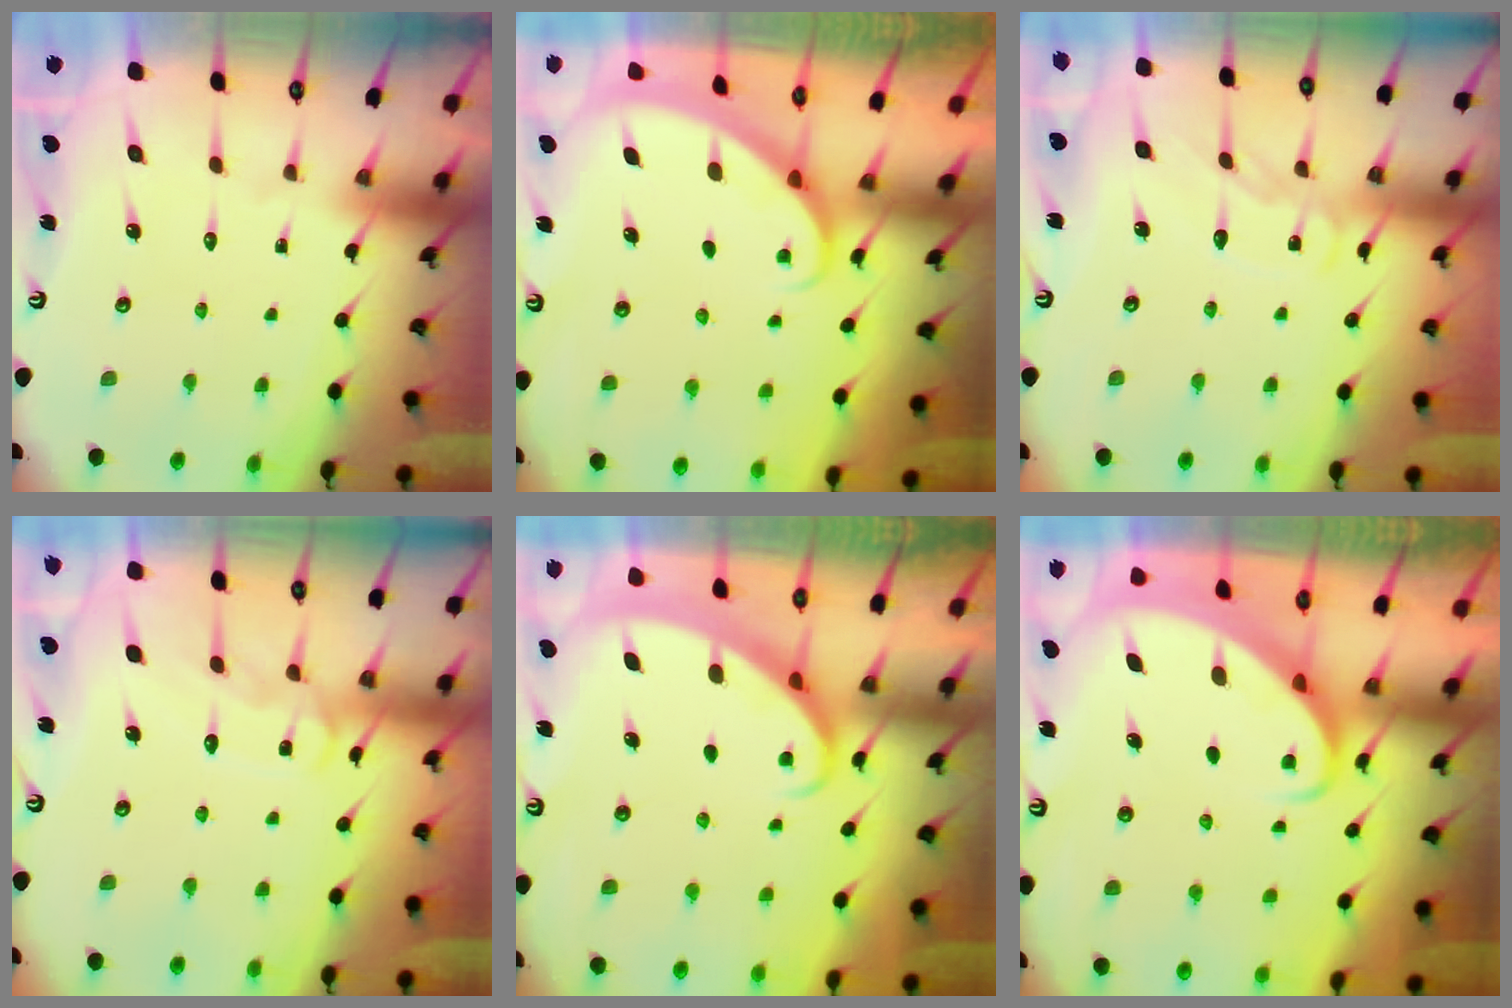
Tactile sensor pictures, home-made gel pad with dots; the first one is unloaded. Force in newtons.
{"total": 2.1, "press": 2.1, "slide": 0.1}
{"total": 8.6, "press": 8.5, "slide": 0.8}
{"total": 10.9, "press": 10.8, "slide": 0.9}
{"total": 2.3, "press": 2.3, "slide": 0.2}
{"total": 2.8, "press": 2.8, "slide": 0.4}